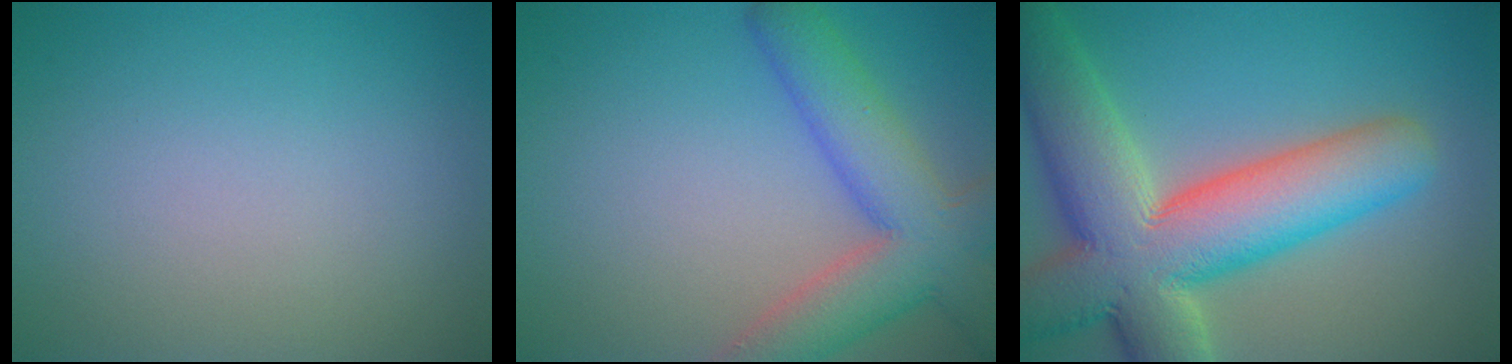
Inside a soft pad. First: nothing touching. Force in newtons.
{"total": 7.5, "press": 7.5, "slide": 0.4}
{"total": 13.7, "press": 13.6, "slide": 1.1}